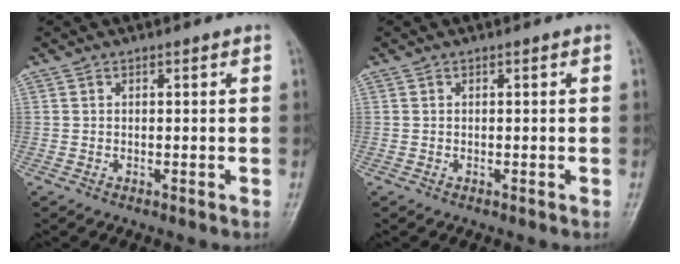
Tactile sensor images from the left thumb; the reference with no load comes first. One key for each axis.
{"total": 0.0}